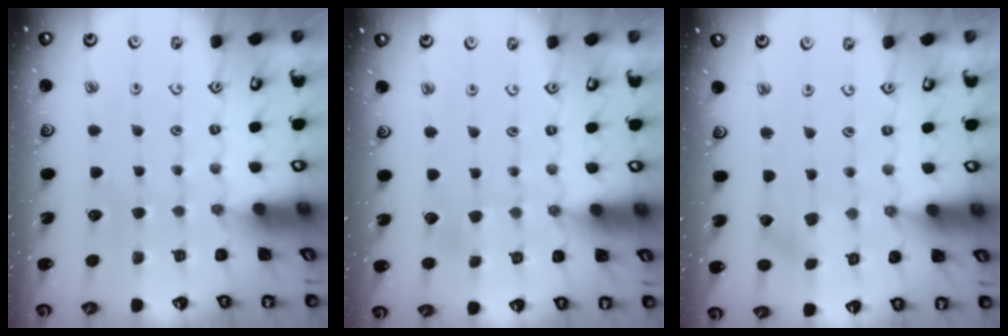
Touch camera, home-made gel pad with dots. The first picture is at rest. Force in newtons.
{"total": 1.7, "press": 1.7, "slide": 0.1}
{"total": 2.0, "press": 2.0, "slide": 0.3}